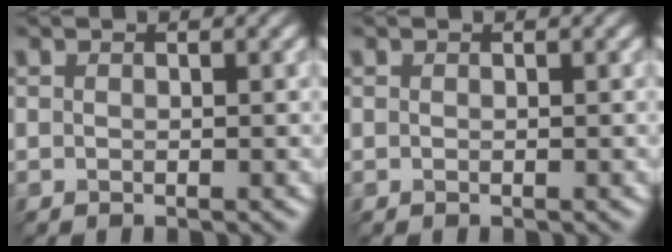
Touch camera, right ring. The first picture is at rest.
{"total": 0.0}